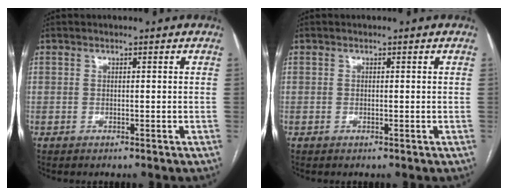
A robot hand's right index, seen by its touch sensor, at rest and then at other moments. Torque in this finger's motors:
{"motor_torque": [0.00, 0.00, 0.00, 0.01]}